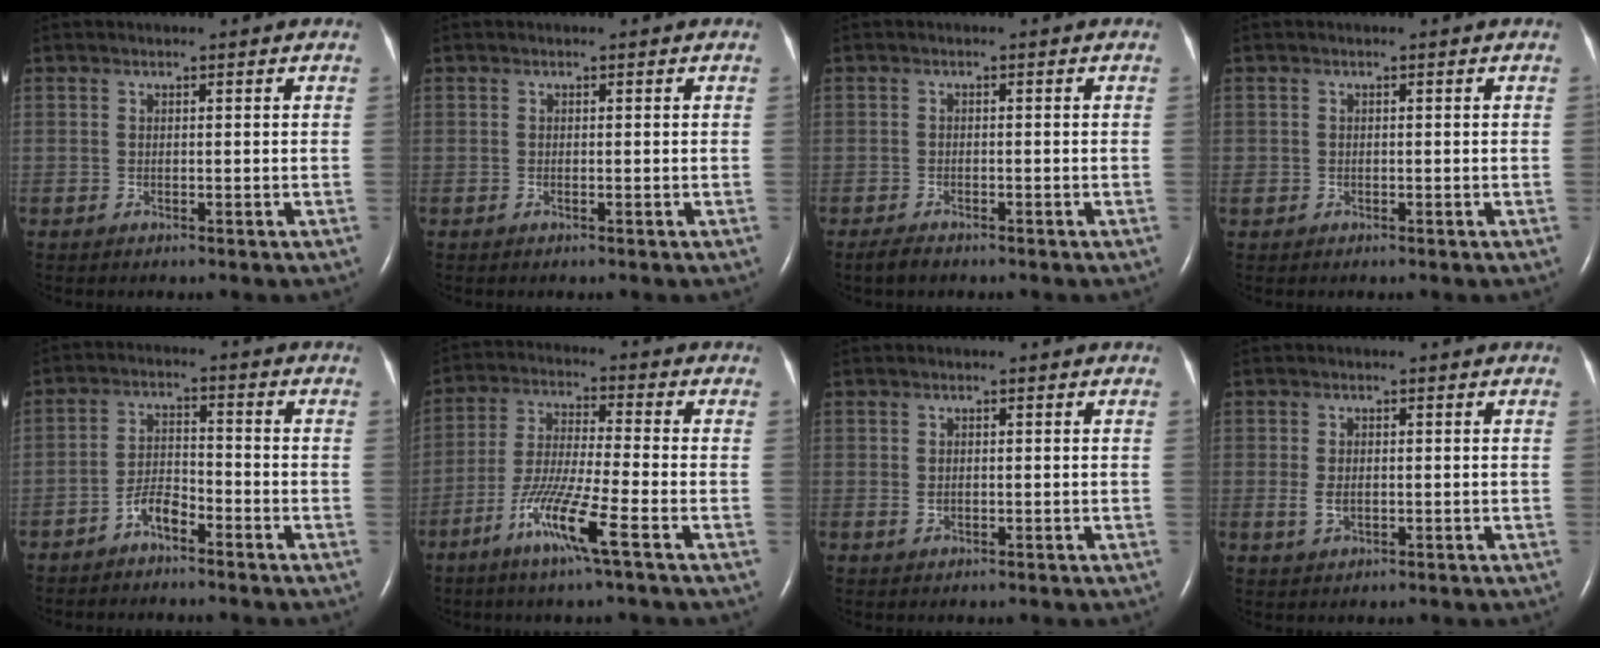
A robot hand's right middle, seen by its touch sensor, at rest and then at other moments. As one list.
[{"total": 0.0}, {"total": 1.8, "force": [-1.5, 0.6, 0.9], "torque": [-0.026, -0.004, -0.024]}, {"total": 0.7, "force": [-0.2, 0.7, 0.1], "torque": [-0.001, 0.004, -0.003]}, {"total": 4.0, "force": [-3.0, 1.3, 2.3], "torque": [-0.050, 0.011, -0.057]}, {"total": 10.2, "force": [-5.3, -0.4, 8.7], "torque": [-0.177, -0.018, -0.104]}, {"total": 1.1, "force": [-0.1, 0.8, 0.7], "torque": [-0.017, 0.001, 0.001]}, {"total": 2.5, "force": [-0.3, 1.5, 2.0], "torque": [-0.045, -0.002, -0.003]}]